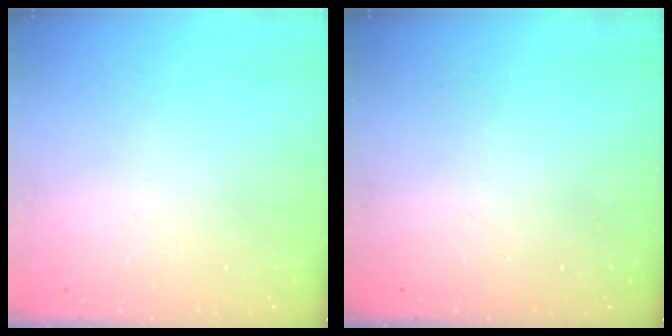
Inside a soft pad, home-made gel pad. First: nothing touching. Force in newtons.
{"total": 0.0}